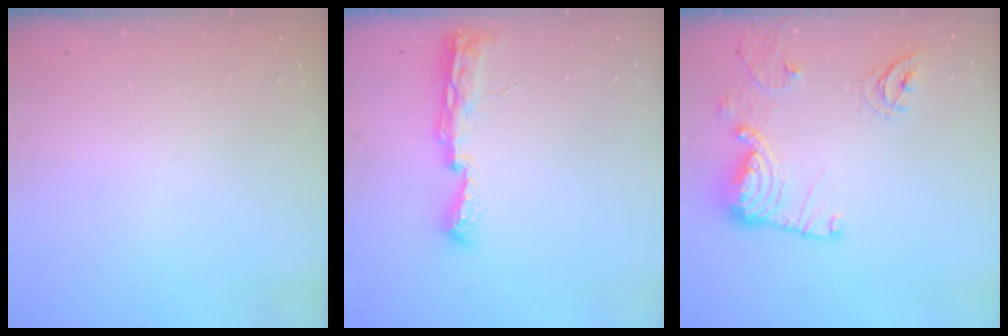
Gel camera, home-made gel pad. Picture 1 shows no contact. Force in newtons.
{"total": 10.6, "press": 9.1, "slide": 5.5}
{"total": 13.7, "press": 13.6, "slide": 1.4}